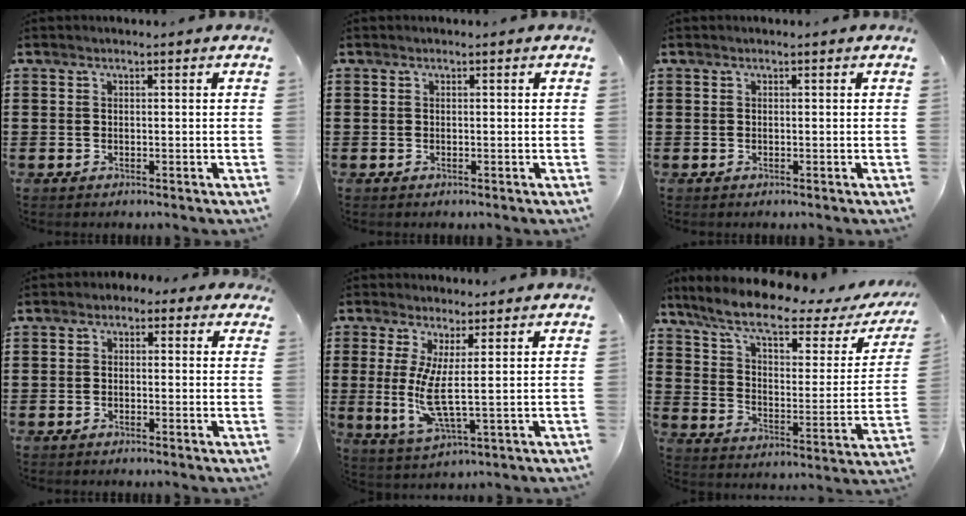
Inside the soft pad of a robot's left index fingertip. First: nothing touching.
{"total": 0.0}
{"total": 0.0}
{"total": 1.4, "force": [-0.9, 0.9, 0.4], "torque": [-0.011, 0.007, -0.021]}
{"total": 7.4, "force": [1.4, 0.8, 7.2], "torque": [-0.151, -0.028, 0.021]}
{"total": 8.8, "force": [6.5, 1.7, 5.7], "torque": [-0.137, -0.032, 0.109]}